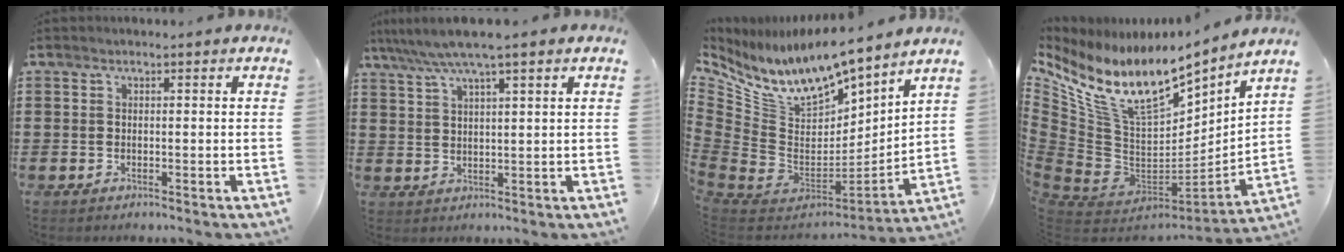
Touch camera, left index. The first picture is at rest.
{"total": 5.5, "force": [4.2, -0.1, 3.6], "torque": [-0.080, -0.012, 0.073]}
{"total": 11.5, "force": [9.1, 4.4, 5.5], "torque": [-0.154, -0.085, 0.160]}
{"total": 14.7, "force": [8.6, 6.8, 9.9], "torque": [-0.240, -0.061, 0.147]}